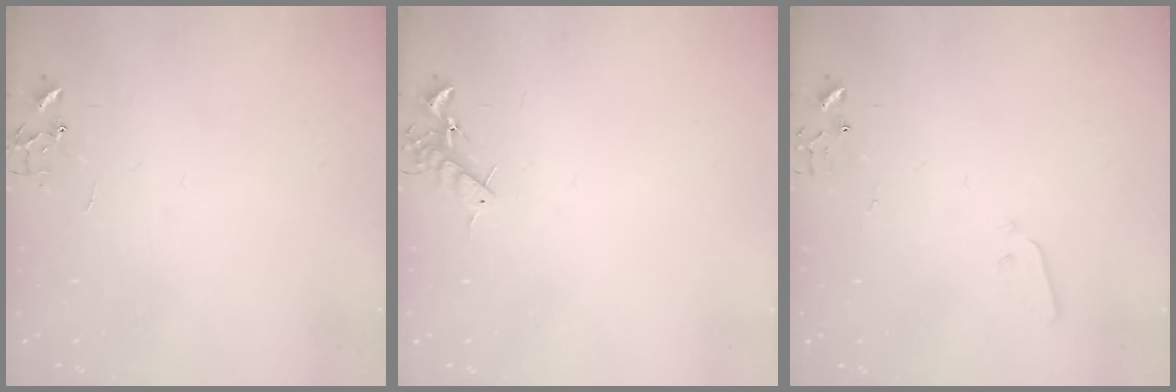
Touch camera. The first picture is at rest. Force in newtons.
{"total": 7.2, "press": 7.1, "slide": 1.1}
{"total": 2.9, "press": 2.9, "slide": 0.4}